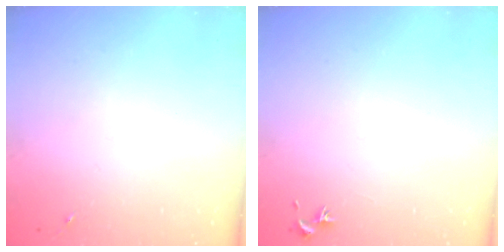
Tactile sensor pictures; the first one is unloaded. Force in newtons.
{"total": 0.8, "press": 0.7, "slide": 0.3}